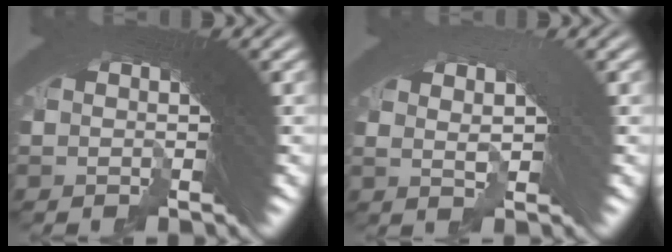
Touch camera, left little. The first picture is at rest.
{"total": 2.0, "force": [0.9, 0.2, 1.8], "torque": [0.001, 0.017, 0.015]}